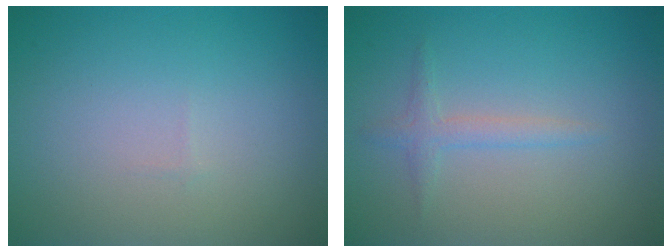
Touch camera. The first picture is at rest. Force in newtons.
{"total": 1.5, "press": 1.5, "slide": 0.1}